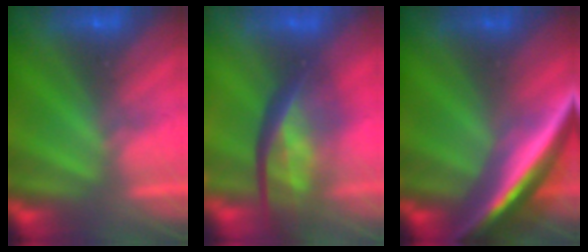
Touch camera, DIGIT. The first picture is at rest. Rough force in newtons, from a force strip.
{"total": 7.3}
{"total": 7.7}